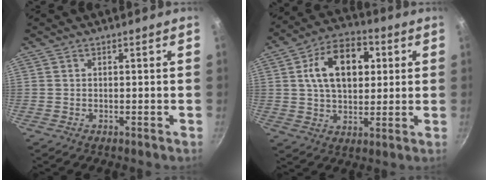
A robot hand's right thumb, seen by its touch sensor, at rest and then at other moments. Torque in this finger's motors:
{"motor_torque": [-0.60, 2.57, 1.29, 0.30, 0.14]}